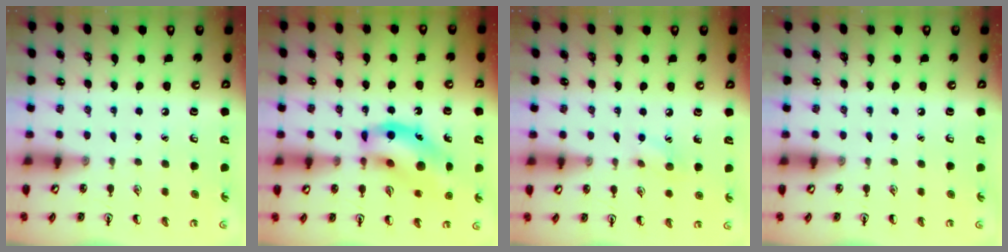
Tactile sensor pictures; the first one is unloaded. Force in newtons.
{"total": 15.9, "press": 15.6, "slide": 2.6}
{"total": 7.1, "press": 6.9, "slide": 1.8}
{"total": 0.0}